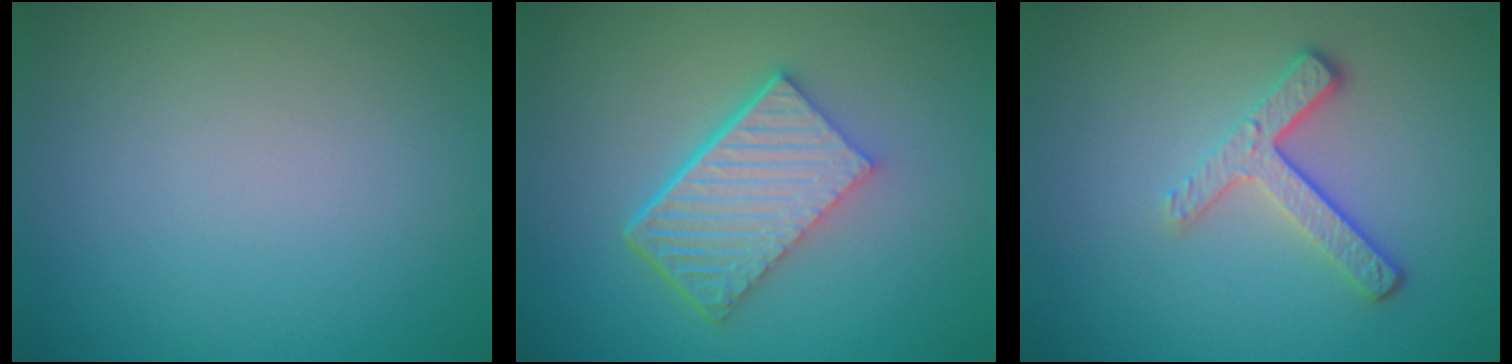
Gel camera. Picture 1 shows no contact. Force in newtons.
{"total": 6.7, "press": 4.5, "slide": 5.0}
{"total": 3.4, "press": 2.6, "slide": 2.3}